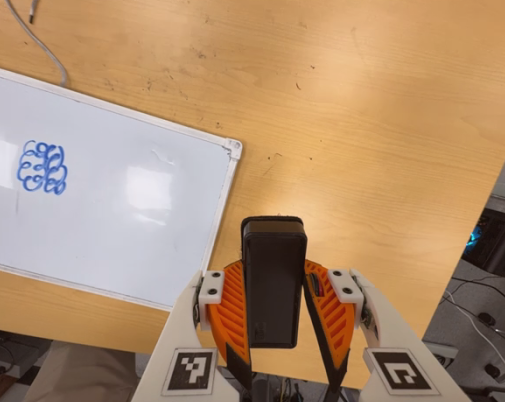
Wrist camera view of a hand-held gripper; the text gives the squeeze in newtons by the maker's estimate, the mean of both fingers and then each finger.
{"total": 6.3, "left": 4.8, "right": 7.7}